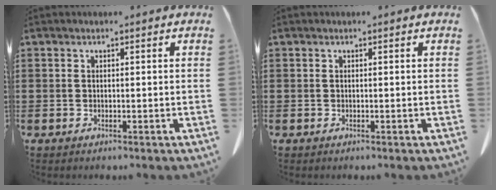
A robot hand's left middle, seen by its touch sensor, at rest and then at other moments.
{"total": 0.0}